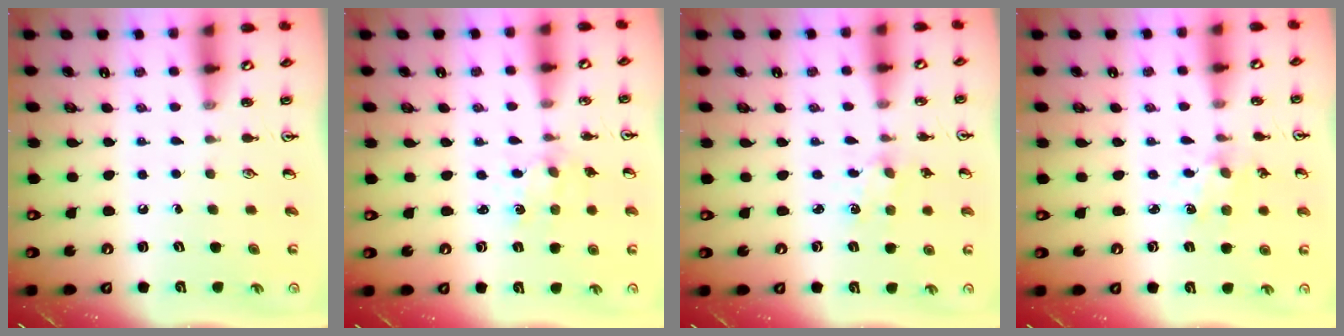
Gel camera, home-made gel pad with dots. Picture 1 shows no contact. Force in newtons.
{"total": 3.0, "press": 3.0, "slide": 0.3}
{"total": 2.5, "press": 2.4, "slide": 0.4}
{"total": 2.3, "press": 2.3, "slide": 0.4}